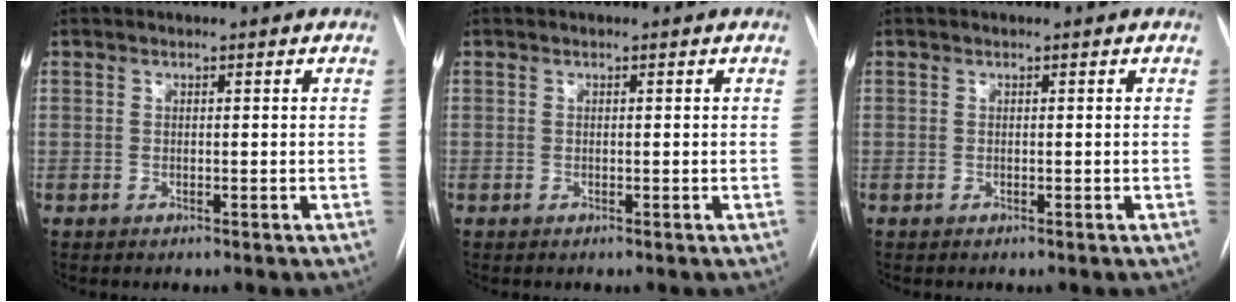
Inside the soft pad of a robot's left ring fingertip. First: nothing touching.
{"total": 0.0}
{"total": 0.0}